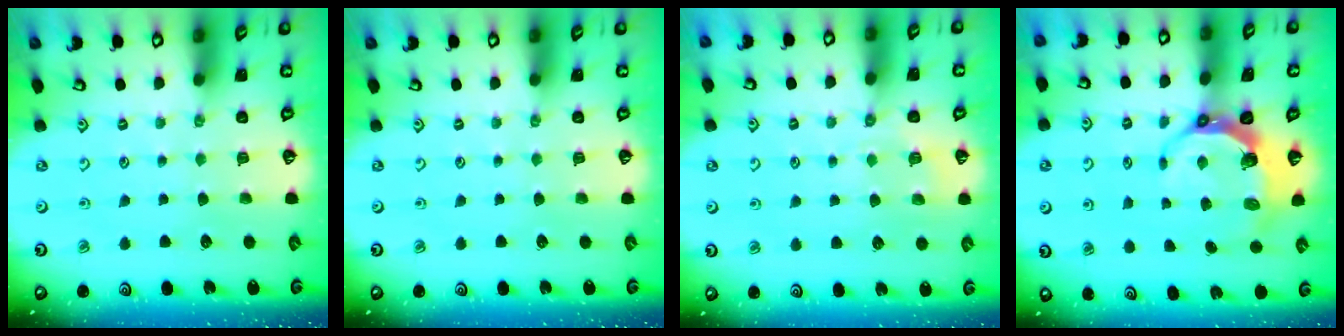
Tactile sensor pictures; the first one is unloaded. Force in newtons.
{"total": 0.0}
{"total": 4.9, "press": 4.8, "slide": 1.3}
{"total": 7.0, "press": 5.5, "slide": 4.3}